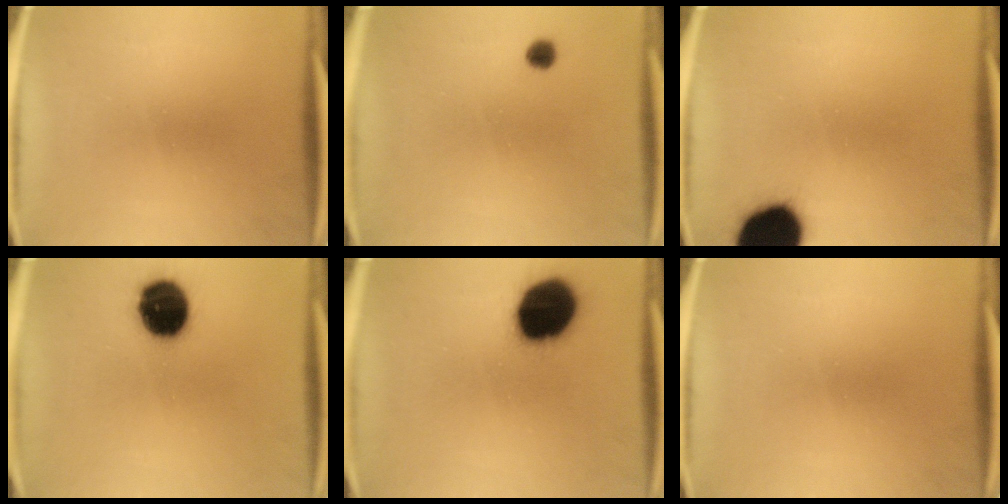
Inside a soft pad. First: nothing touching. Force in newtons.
{"total": 1.8}
{"total": 18.6}
{"total": 14.8}
{"total": 18.2}
{"total": 0.0}